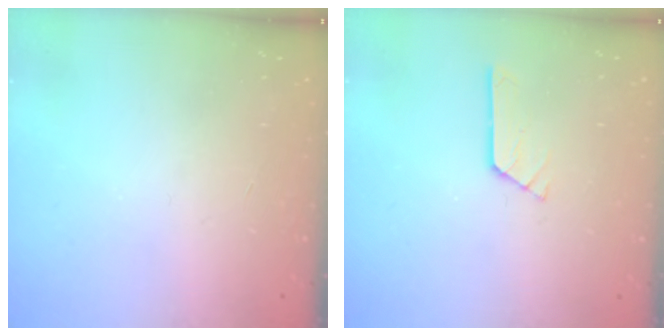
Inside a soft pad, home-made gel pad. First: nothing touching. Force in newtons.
{"total": 2.9, "press": 2.9, "slide": 0.1}